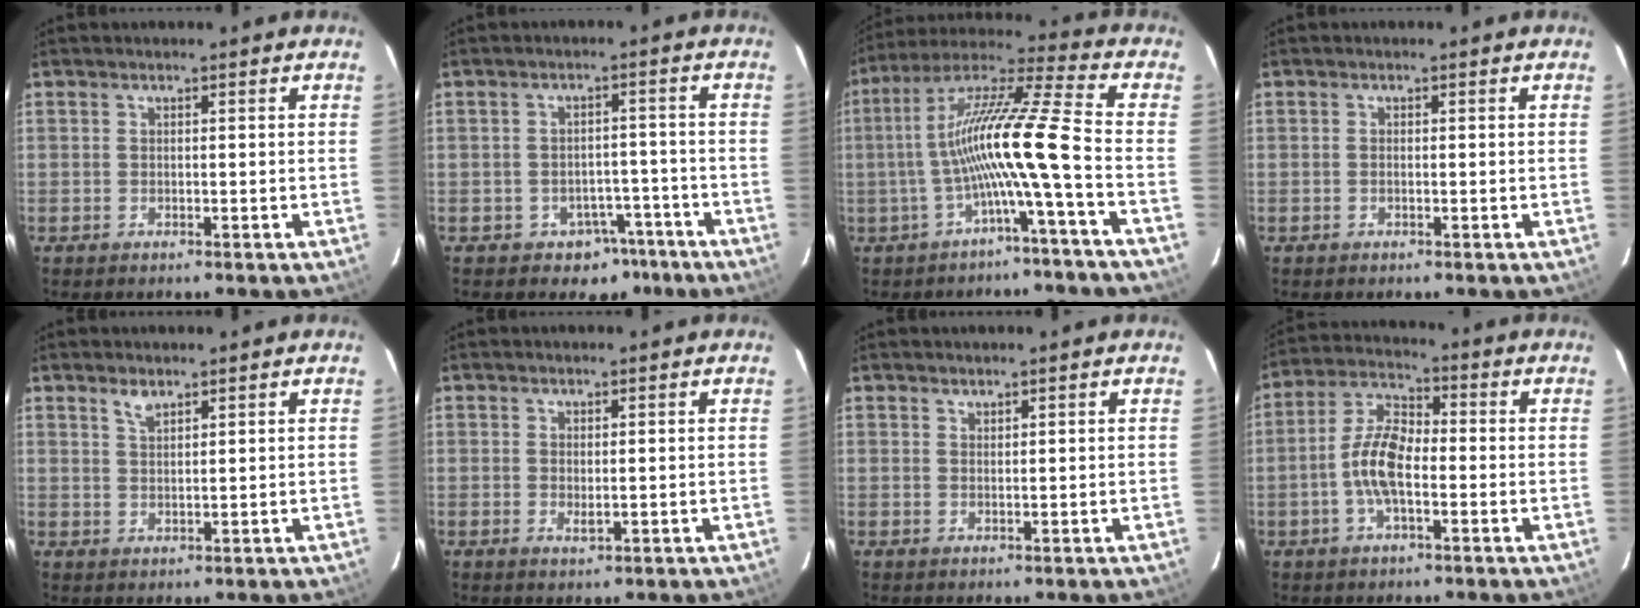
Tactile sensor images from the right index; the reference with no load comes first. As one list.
[{"total": 6.8, "force": [-4.5, 4.9, 1.2], "torque": [-0.019, 0.040, -0.041]}, {"total": 13.4, "force": [-3.9, -1.3, 12.8], "torque": [-0.236, 0.009, -0.072]}, {"total": 0.0}, {"total": 2.3, "force": [1.8, 0.7, 1.3], "torque": [-0.024, 0.002, 0.032]}, {"total": 1.2, "force": [0.2, 0.6, 1.1], "torque": [-0.020, -0.002, 0.006]}, {"total": 0.9, "force": [0.9, 0.2, 0.1], "torque": [-0.004, 0.001, 0.016]}, {"total": 8.4, "force": [-1.9, 3.7, 7.3], "torque": [-0.154, 0.014, -0.041]}]